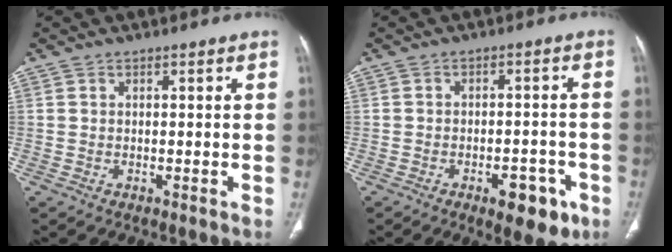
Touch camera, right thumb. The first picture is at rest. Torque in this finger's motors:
{"motor_torque": [2.76, 1.18, 0.63, -0.95, 0.20]}